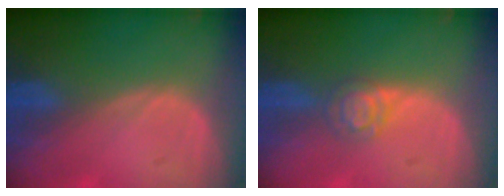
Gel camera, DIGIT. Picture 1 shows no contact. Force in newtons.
{"total": 3.8, "press": 3.7, "slide": 0.9}